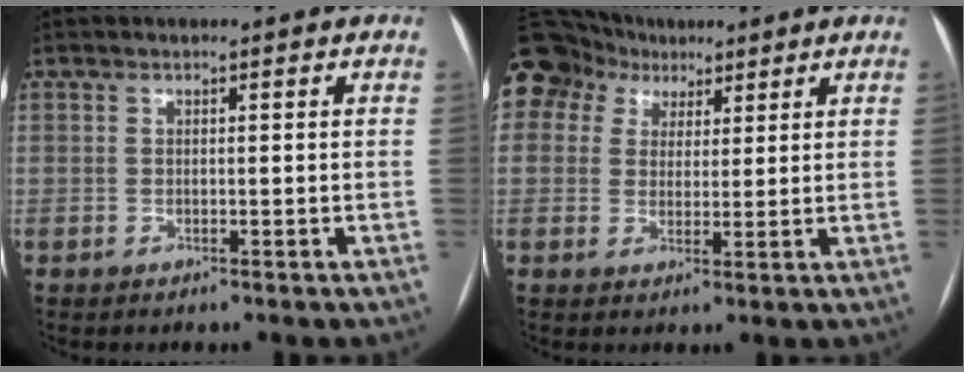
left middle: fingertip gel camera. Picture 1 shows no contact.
{"total": 13.3, "force": [7.7, 10.3, 3.6], "torque": [-0.121, 0.060, 0.146]}